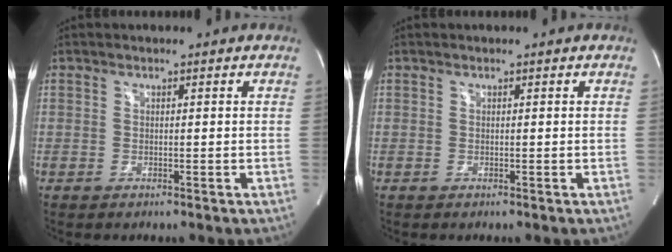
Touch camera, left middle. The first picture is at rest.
{"total": 0.0}